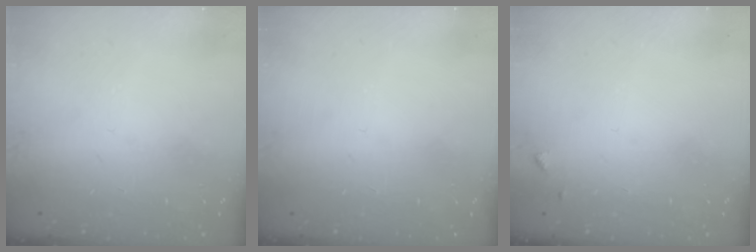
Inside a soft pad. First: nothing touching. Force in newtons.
{"total": 0.0}
{"total": 5.1, "press": 5.1, "slide": 0.5}